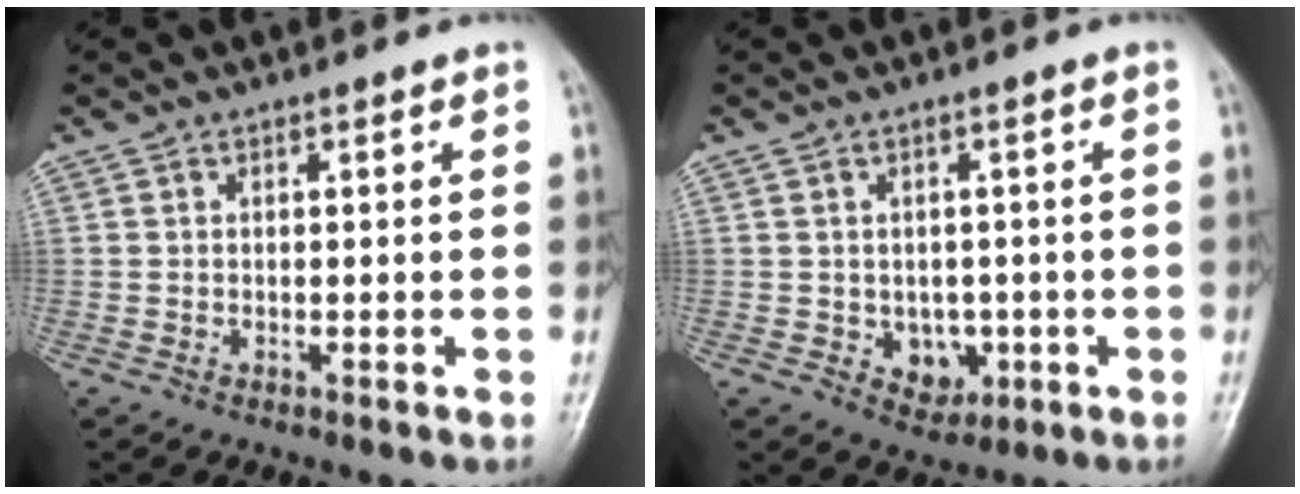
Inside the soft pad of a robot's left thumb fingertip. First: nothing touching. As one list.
[{"total": 5.0, "force": [-1.0, 4.0, 2.8], "torque": [-0.013, 0.002, -0.003]}]